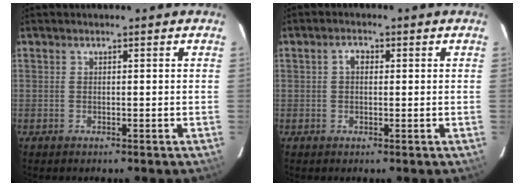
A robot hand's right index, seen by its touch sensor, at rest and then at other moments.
{"total": 1.9, "force": [0.3, 1.4, 1.3], "torque": [-0.022, 0.009, 0.002]}